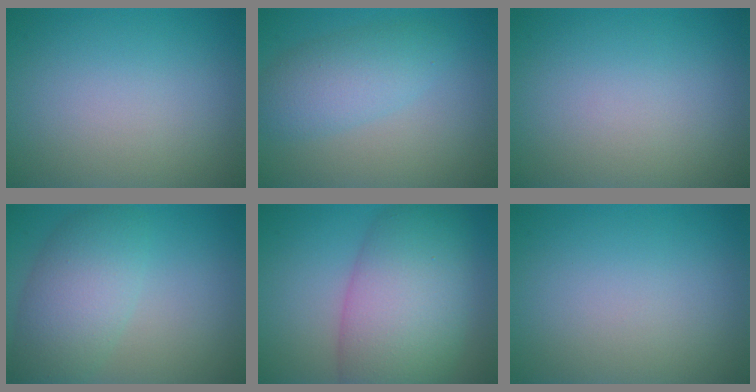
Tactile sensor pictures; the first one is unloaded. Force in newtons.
{"total": 3.9, "press": 3.9, "slide": 0.1}
{"total": 0.0}
{"total": 5.5, "press": 5.5, "slide": 0.1}
{"total": 10.1, "press": 10.1, "slide": 0.3}
{"total": 0.0}